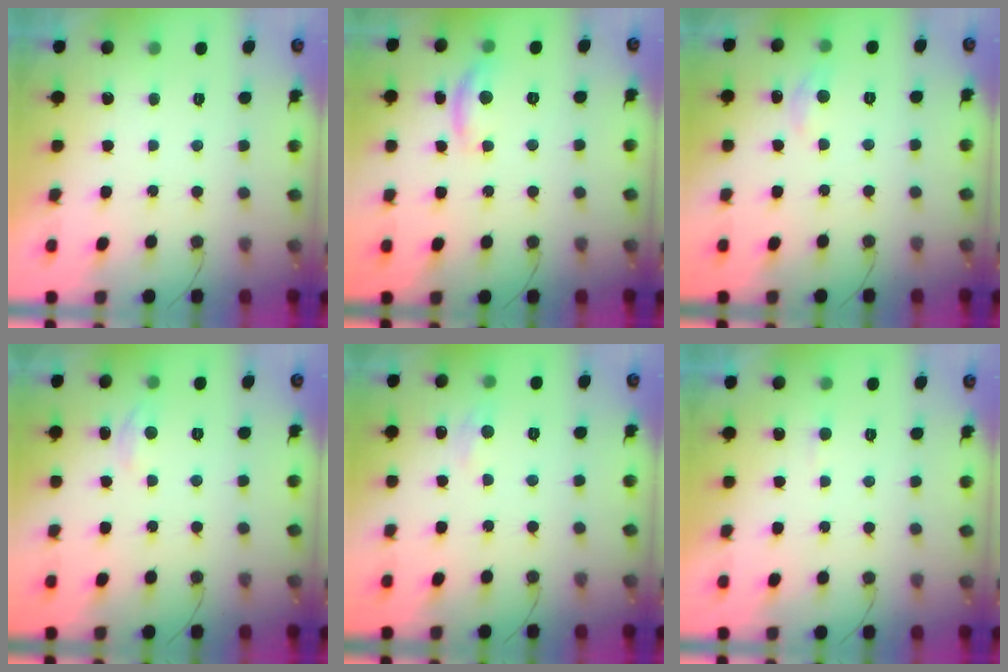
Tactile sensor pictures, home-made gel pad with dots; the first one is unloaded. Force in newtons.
{"total": 8.6, "press": 8.6, "slide": 0.4}
{"total": 6.8, "press": 6.7, "slide": 1.0}
{"total": 3.6, "press": 3.6, "slide": 0.5}
{"total": 4.6, "press": 4.6, "slide": 0.6}
{"total": 2.3, "press": 2.3, "slide": 0.3}